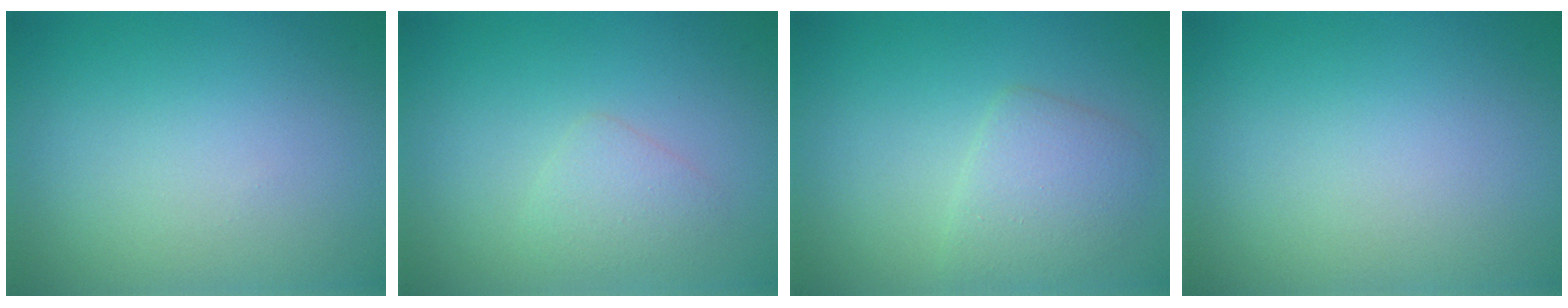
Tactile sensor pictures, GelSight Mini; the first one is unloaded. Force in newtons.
{"total": 1.6, "press": 1.6, "slide": 0.1}
{"total": 2.9, "press": 2.9, "slide": 0.2}
{"total": 0.0}